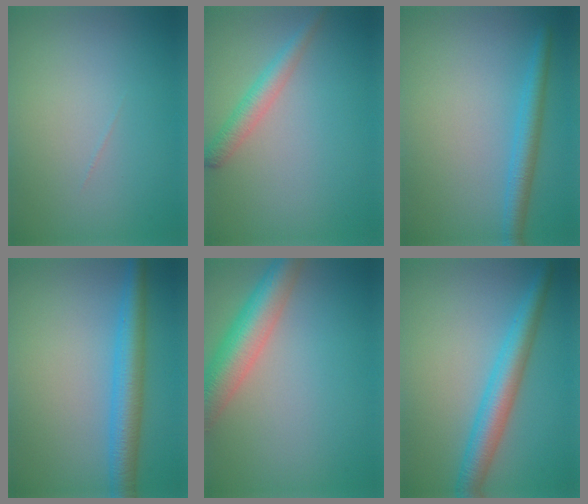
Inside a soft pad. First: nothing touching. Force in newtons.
{"total": 2.5, "press": 2.5, "slide": 0.1}
{"total": 3.0, "press": 3.0, "slide": 0.2}
{"total": 4.9, "press": 4.9, "slide": 0.3}
{"total": 6.7, "press": 6.7, "slide": 0.2}
{"total": 4.7, "press": 4.7, "slide": 0.1}